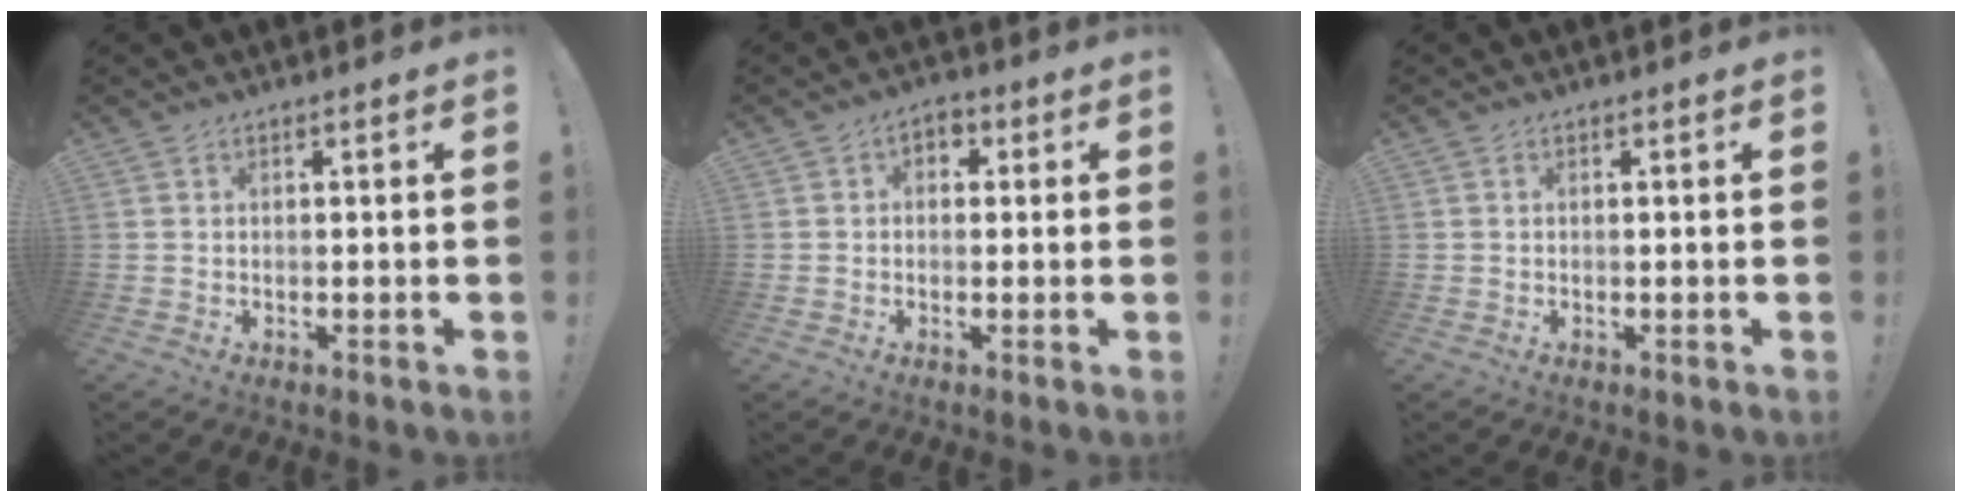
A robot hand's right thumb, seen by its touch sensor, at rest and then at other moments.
{"total": 3.2, "force": [-0.3, 2.6, 1.8], "torque": [-0.018, 0.004, -0.008]}
{"total": 0.0}